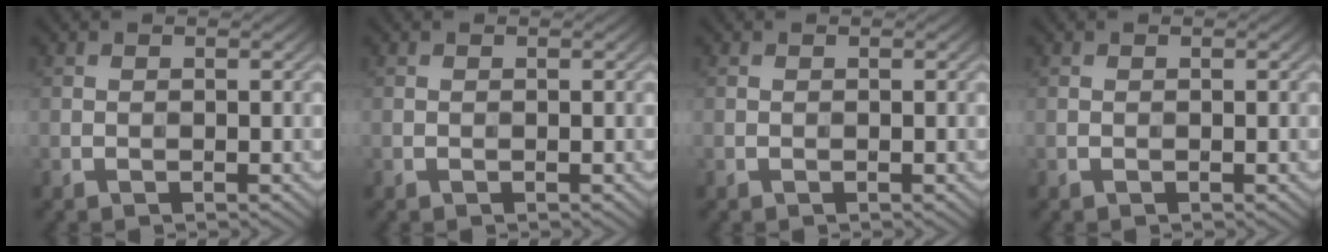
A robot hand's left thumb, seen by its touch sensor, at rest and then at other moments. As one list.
[{"total": 0.0}, {"total": 0.0}, {"total": 0.0}]